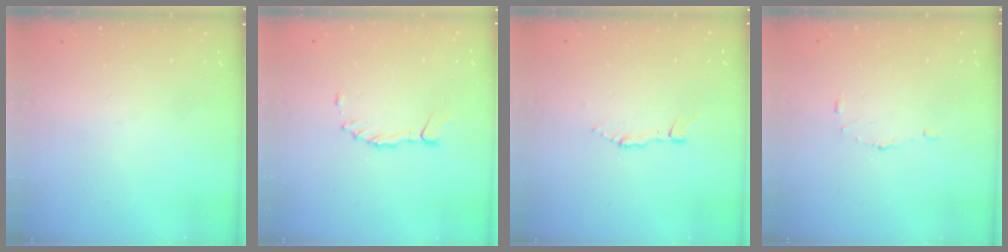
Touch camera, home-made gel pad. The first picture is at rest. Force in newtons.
{"total": 2.8, "press": 2.8, "slide": 0.4}
{"total": 2.2, "press": 2.2, "slide": 0.3}
{"total": 4.6, "press": 4.5, "slide": 0.4}